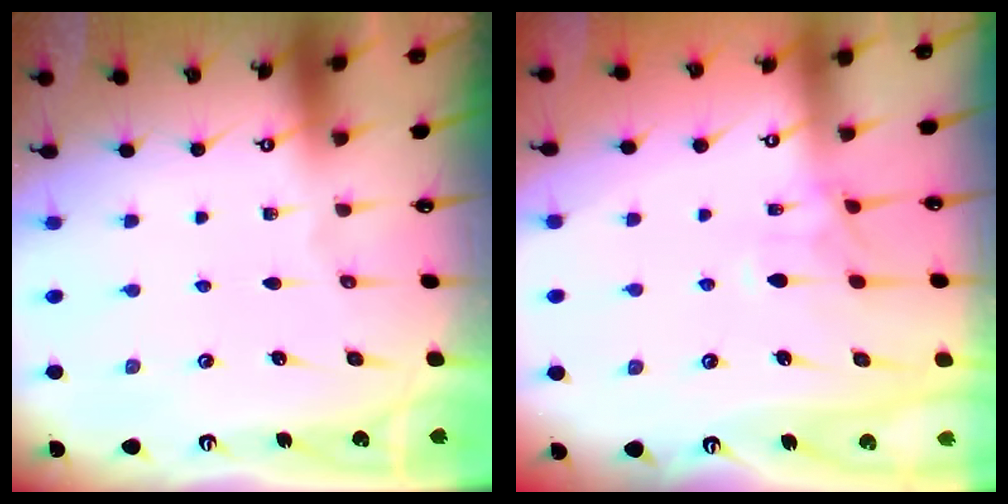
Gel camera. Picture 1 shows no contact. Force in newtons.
{"total": 1.1, "press": 0.3, "slide": 1.1}